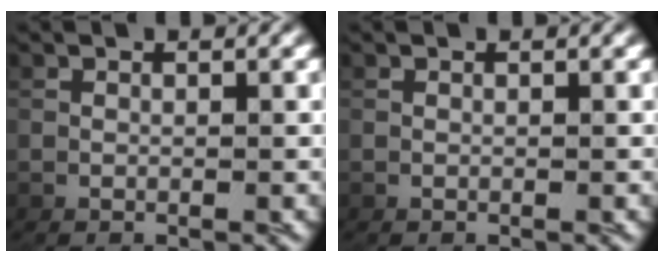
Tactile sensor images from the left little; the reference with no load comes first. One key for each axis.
{"total": 0.0}